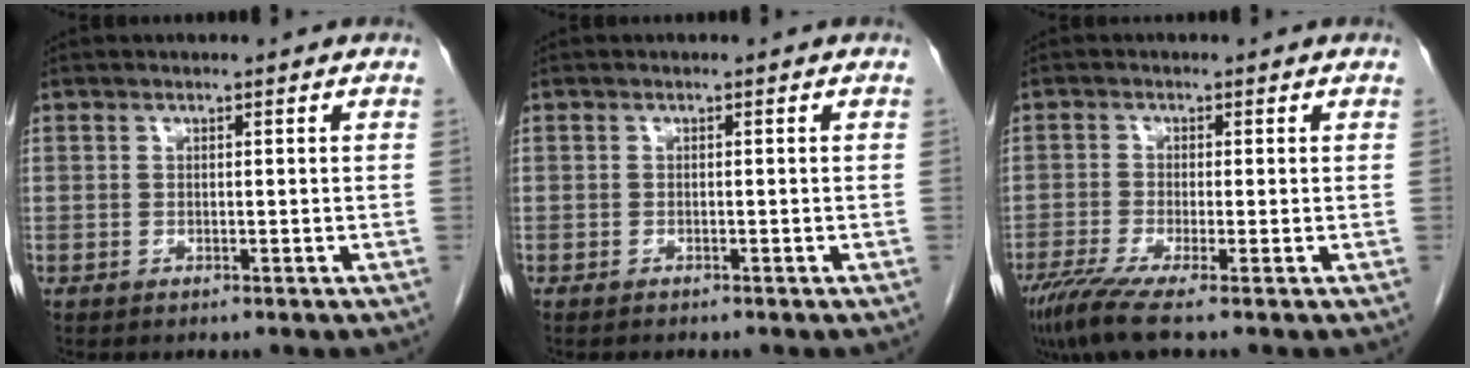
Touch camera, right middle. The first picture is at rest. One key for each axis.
{"total": 0.6, "fx": -0.5, "fy": 0.1, "fz": 0.2, "tx": -0.009, "ty": -0.001, "tz": -0.008}
{"total": 6.3, "fx": -4.4, "fy": -0.3, "fz": 4.4, "tx": -0.080, "ty": -0.020, "tz": -0.083}